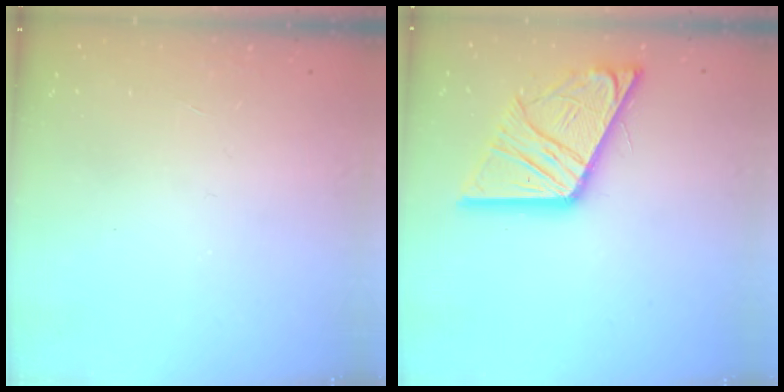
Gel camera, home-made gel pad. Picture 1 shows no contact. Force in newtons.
{"total": 19.6, "press": 19.5, "slide": 2.2}